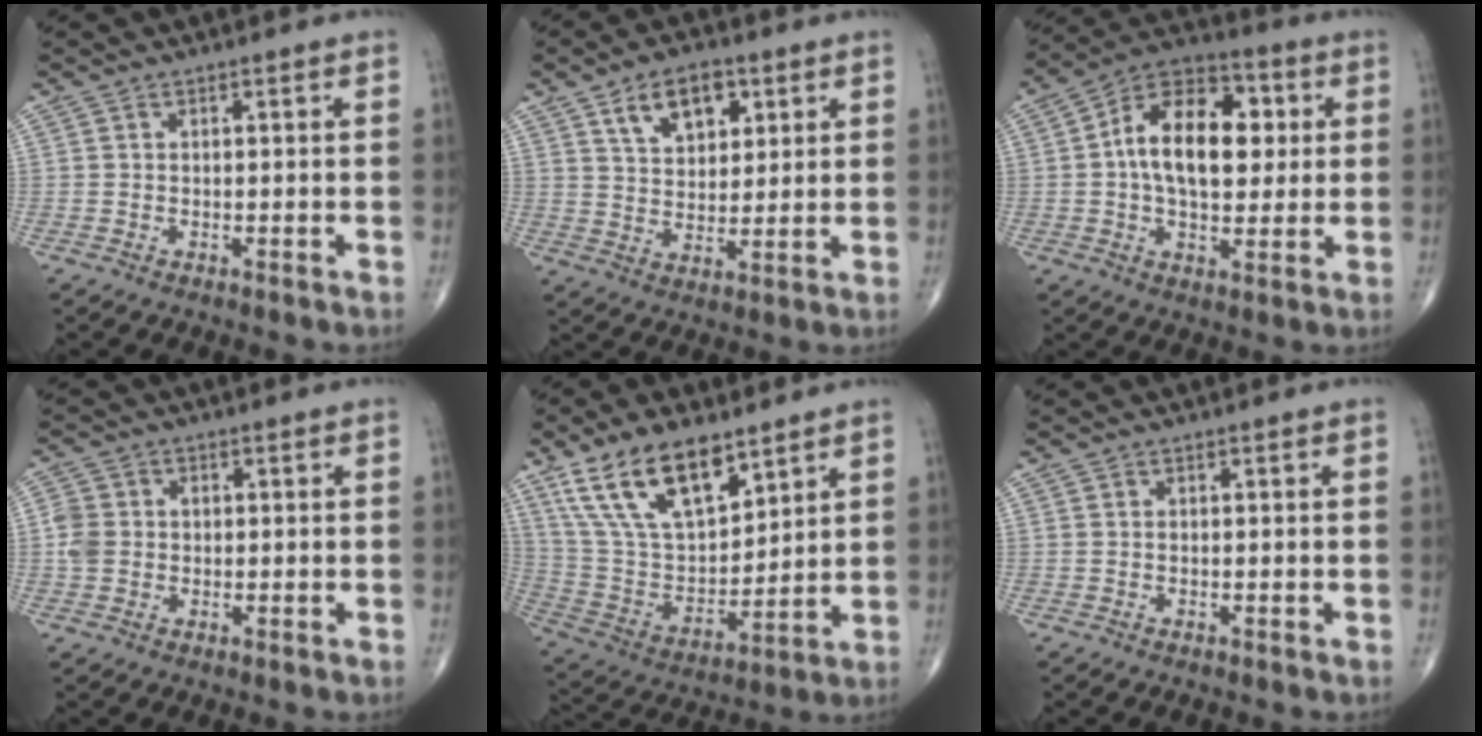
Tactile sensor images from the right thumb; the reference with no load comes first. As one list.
[{"total": 11.5, "force": [5.8, 6.7, 7.3], "torque": [-0.092, -0.025, 0.103]}, {"total": 17.0, "force": [2.2, 10.0, 13.5], "torque": [-0.189, 0.017, 0.026]}, {"total": 4.5, "force": [0.0, 3.9, 2.3], "torque": [-0.042, 0.006, -0.002]}, {"total": 18.6, "force": [11.5, 8.5, 12.0], "torque": [-0.193, -0.045, 0.230]}, {"total": 0.0}]